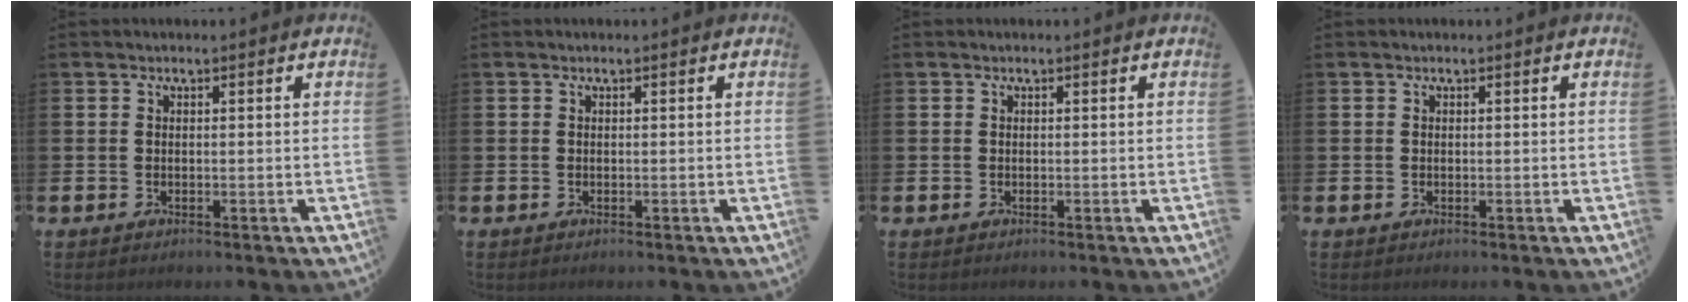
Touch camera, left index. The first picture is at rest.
{"total": 0.0}
{"total": 0.0}
{"total": 0.0}